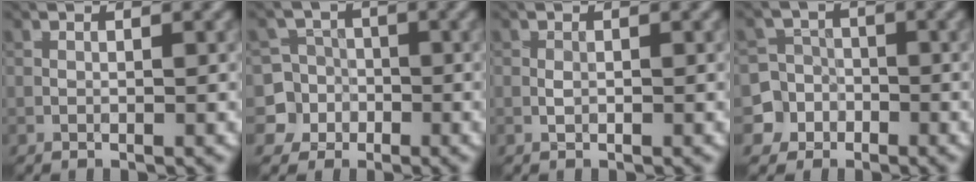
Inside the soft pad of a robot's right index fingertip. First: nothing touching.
{"total": 6.9, "force": [-2.6, 6.4, 0.7], "torque": [-0.009, 0.003, -0.071]}
{"total": 0.7, "force": [-0.1, 0.5, 0.4], "torque": [-0.006, 0.000, -0.003]}
{"total": 6.9, "force": [-3.5, 5.9, 0.5], "torque": [-0.004, -0.007, -0.082]}